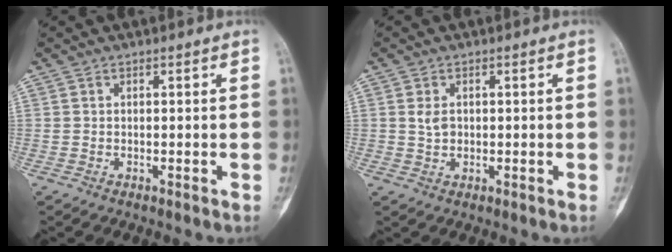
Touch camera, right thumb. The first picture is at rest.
{"total": 2.3, "force": [0.4, 1.7, 1.6], "torque": [-0.023, -0.001, 0.012]}